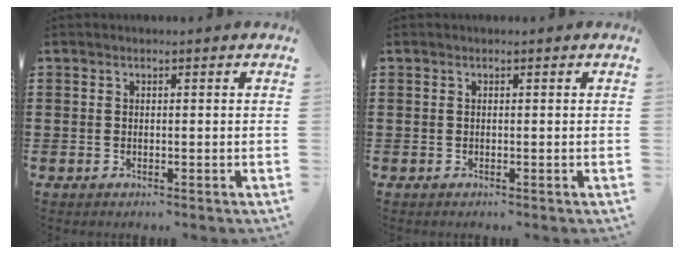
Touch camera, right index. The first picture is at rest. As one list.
[{"total": 0.0}]